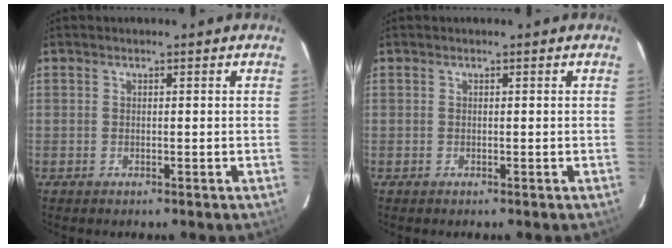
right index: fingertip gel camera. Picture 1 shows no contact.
{"total": 0.0}